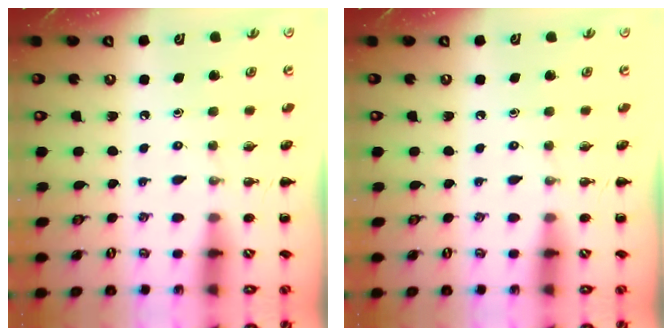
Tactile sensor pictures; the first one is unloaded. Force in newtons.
{"total": 0.0}